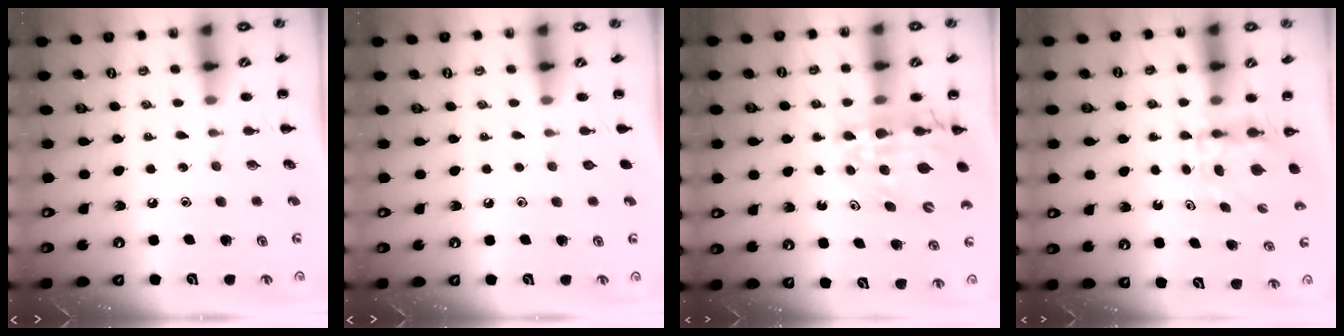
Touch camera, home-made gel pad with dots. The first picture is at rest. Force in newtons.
{"total": 0.0}
{"total": 14.0, "press": 13.4, "slide": 4.0}
{"total": 3.9, "press": 3.9, "slide": 0.3}